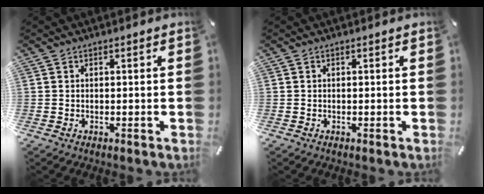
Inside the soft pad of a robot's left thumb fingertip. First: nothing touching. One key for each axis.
{"total": 0.0}